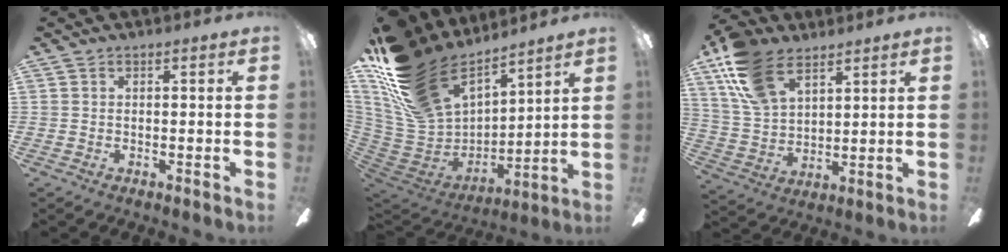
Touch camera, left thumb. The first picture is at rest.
{"total": 23.8, "force": [16.5, 12.1, 12.1], "torque": [-0.267, -0.097, 0.307]}
{"total": 15.6, "force": [9.6, 8.4, 8.9], "torque": [-0.191, -0.022, 0.185]}